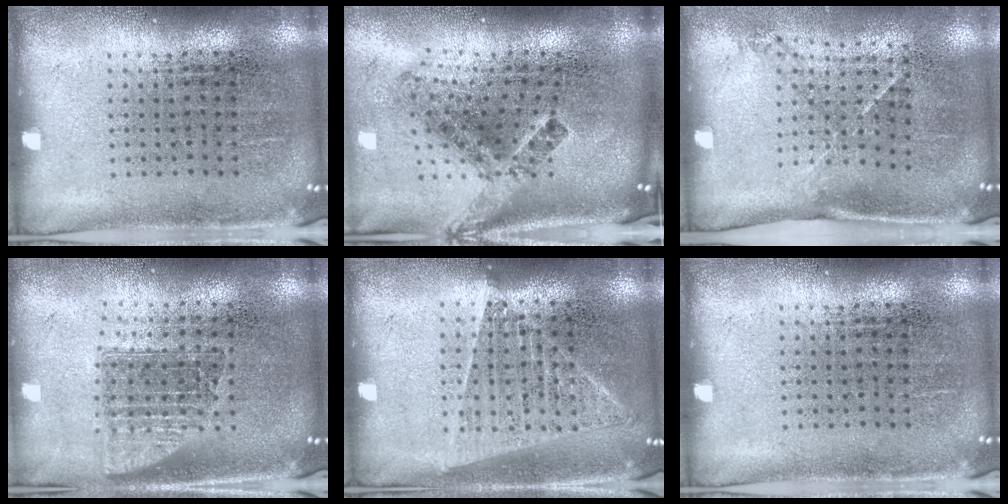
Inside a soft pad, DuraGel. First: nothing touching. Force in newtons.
{"total": 2.9, "press": 1.7, "slide": 2.3}
{"total": 1.6, "press": 1.0, "slide": 1.3}
{"total": 1.5, "press": 1.2, "slide": 0.9}
{"total": 1.4, "press": 1.3, "slide": 0.4}
{"total": 0.0}